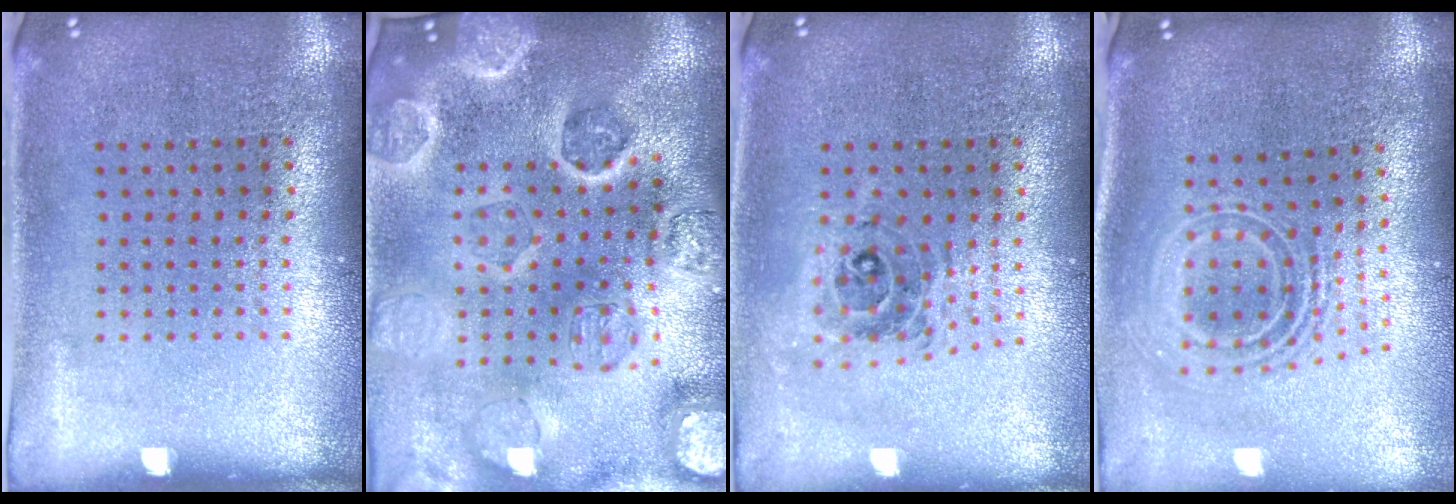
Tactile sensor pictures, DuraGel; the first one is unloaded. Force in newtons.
{"total": 4.5, "press": 4.1, "slide": 1.9}
{"total": 0.7, "press": 0.7, "slide": 0.1}
{"total": 2.3, "press": 1.7, "slide": 1.6}